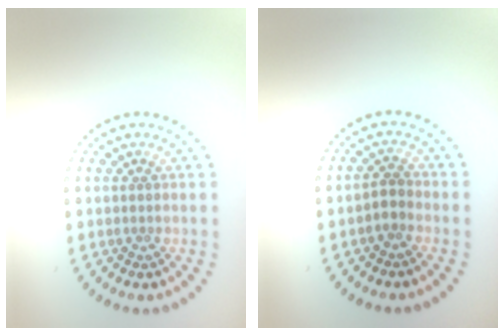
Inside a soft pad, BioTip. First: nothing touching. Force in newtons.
{"total": 1.3, "press": 1.1, "slide": 0.6}